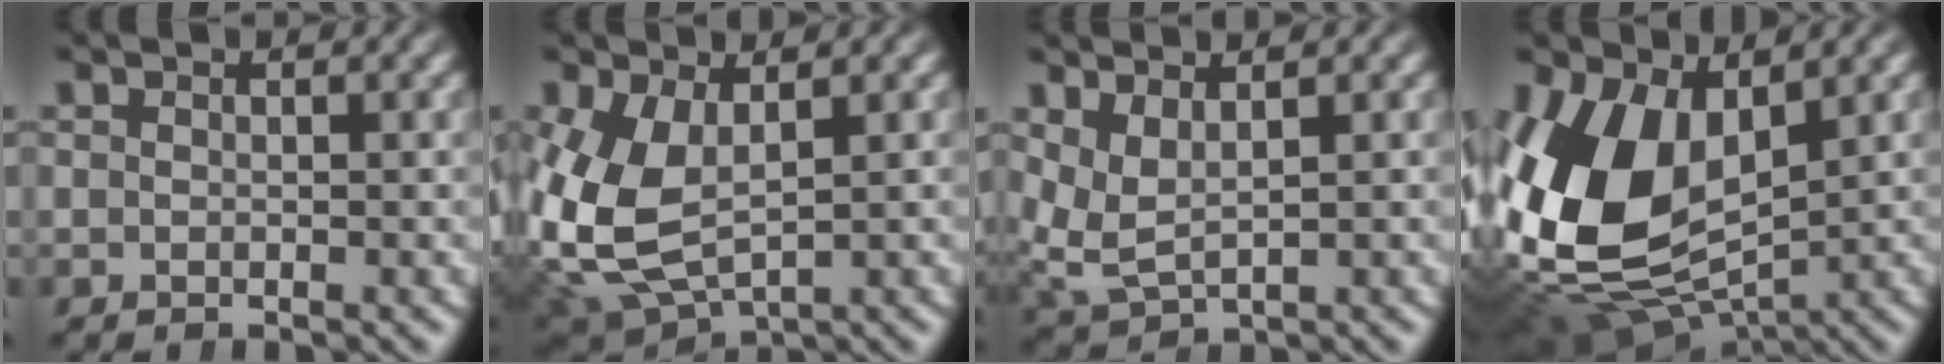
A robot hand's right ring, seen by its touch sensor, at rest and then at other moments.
{"total": 8.5, "force": [-0.6, 6.8, 5.1], "torque": [-0.163, -0.045, 0.015]}
{"total": 4.9, "force": [1.0, 4.1, 2.3], "torque": [-0.095, -0.029, 0.032]}
{"total": 12.2, "force": [-0.7, 8.6, 8.6], "torque": [-0.206, -0.048, 0.015]}